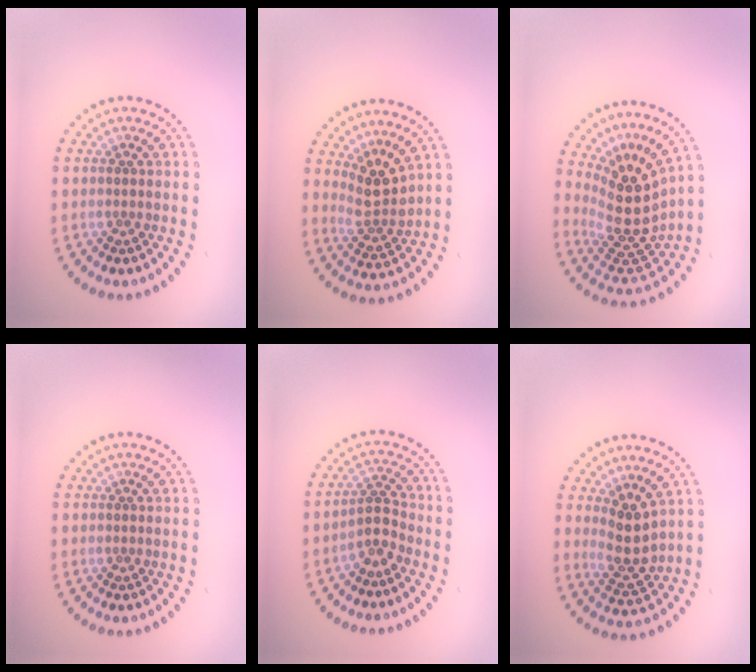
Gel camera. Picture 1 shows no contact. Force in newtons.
{"total": 2.9, "press": 2.4, "slide": 1.7}
{"total": 5.2, "press": 3.9, "slide": 3.4}
{"total": 0.0}
{"total": 2.4, "press": 1.8, "slide": 1.6}
{"total": 3.3, "press": 2.9, "slide": 1.5}